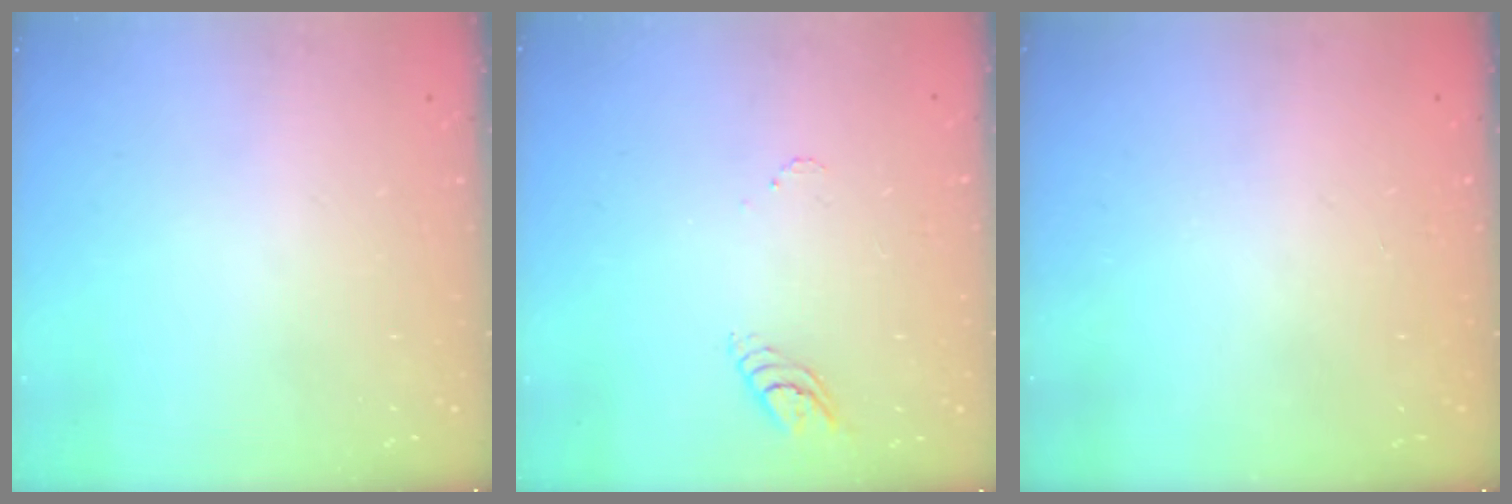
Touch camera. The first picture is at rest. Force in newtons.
{"total": 3.6, "press": 3.6, "slide": 0.5}
{"total": 0.0}